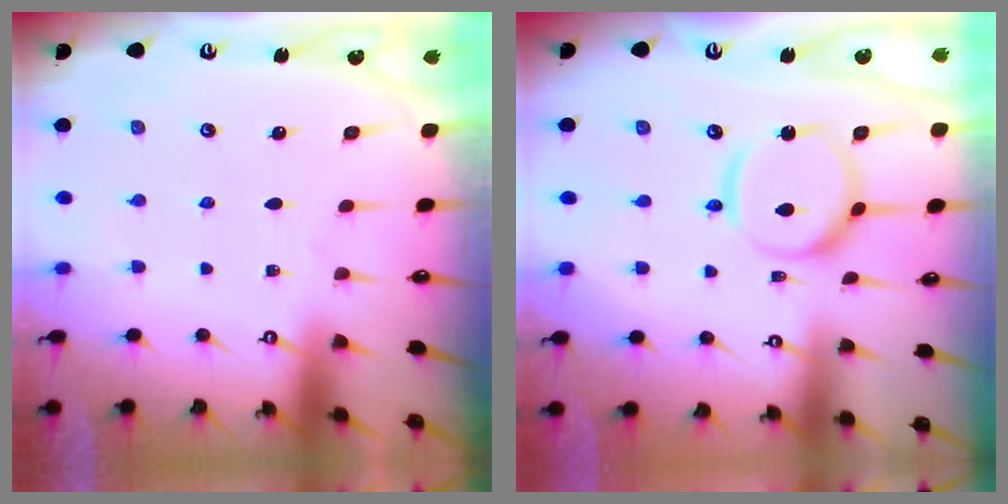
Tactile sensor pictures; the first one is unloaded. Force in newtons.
{"total": 13.0, "press": 12.9, "slide": 1.2}